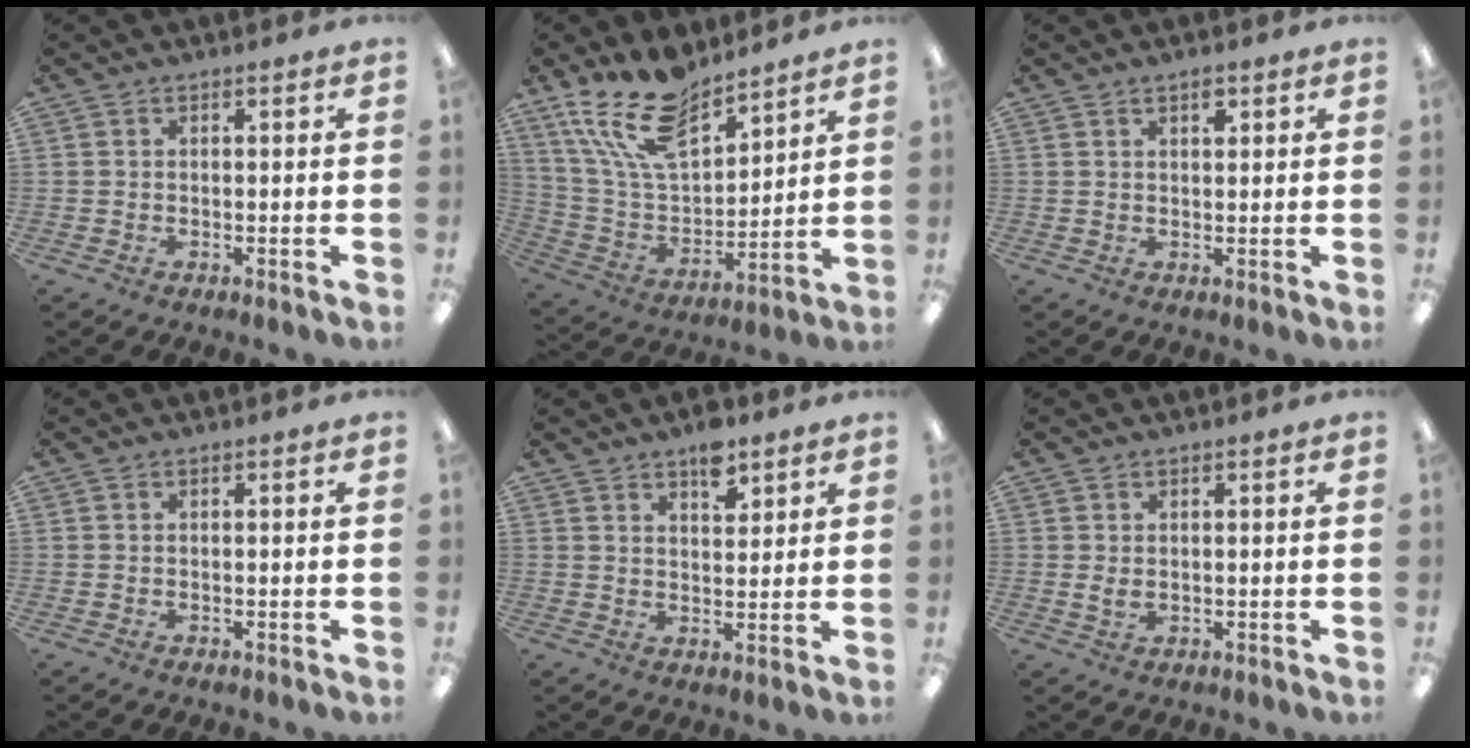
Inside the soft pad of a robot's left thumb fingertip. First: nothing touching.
{"total": 20.4, "force": [14.9, 9.1, 10.5], "torque": [-0.222, -0.085, 0.273]}
{"total": 2.4, "force": [1.6, 1.1, 1.3], "torque": [-0.012, -0.005, 0.025]}
{"total": 0.0}
{"total": 6.3, "force": [4.5, 3.1, 3.1], "torque": [-0.031, -0.025, 0.075]}
{"total": 2.1, "force": [0.4, 1.2, 1.6], "torque": [-0.023, -0.001, 0.005]}